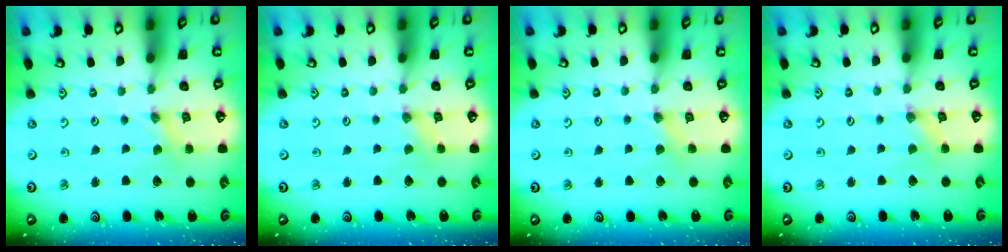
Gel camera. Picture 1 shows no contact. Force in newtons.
{"total": 0.0}
{"total": 2.7, "press": 2.7, "slide": 0.4}
{"total": 0.6, "press": 0.6, "slide": 0.2}